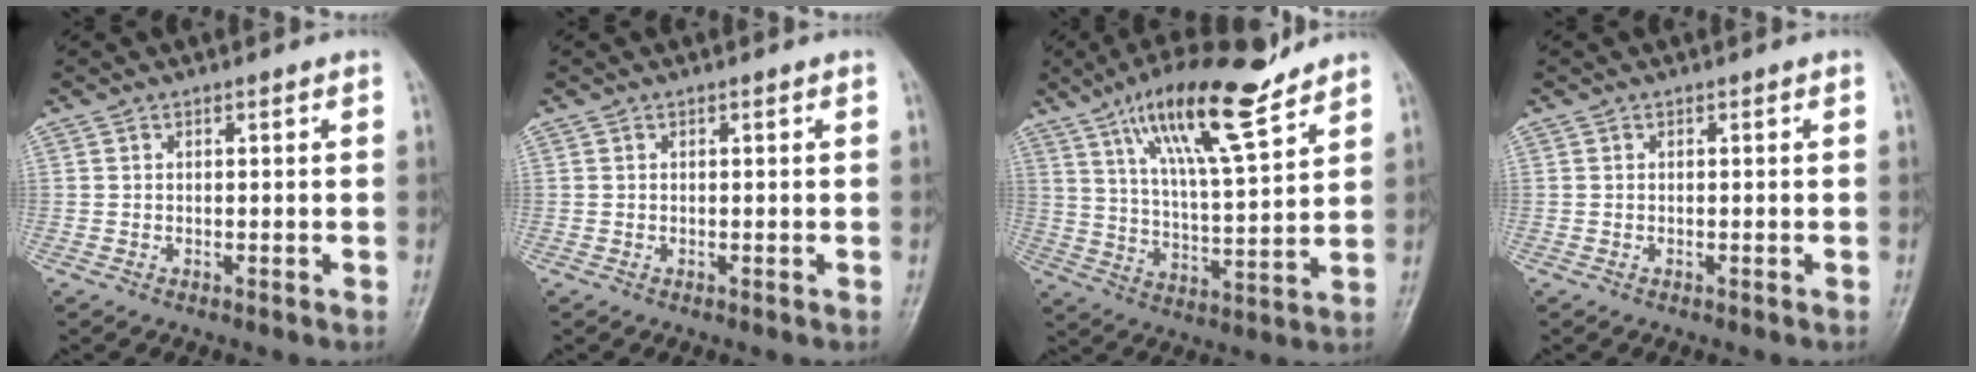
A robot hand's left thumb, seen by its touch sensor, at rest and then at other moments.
{"total": 0.0}
{"total": 16.9, "force": [11.7, 3.5, 11.7], "torque": [-0.189, -0.057, 0.208]}
{"total": 0.0}